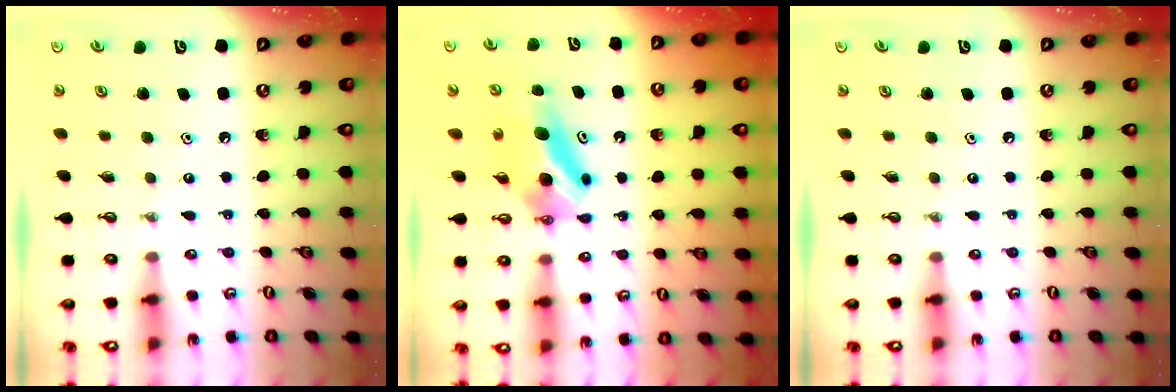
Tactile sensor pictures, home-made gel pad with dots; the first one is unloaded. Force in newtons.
{"total": 8.5, "press": 5.4, "slide": 6.5}
{"total": 0.0}